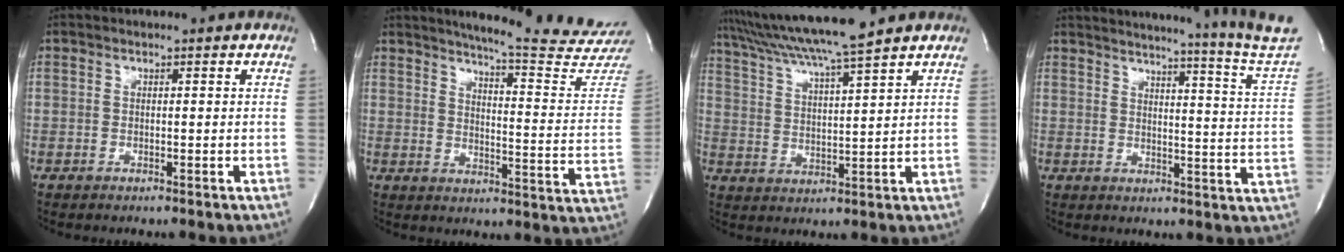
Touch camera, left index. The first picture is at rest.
{"total": 21.4, "force": [20.1, -1.2, 7.1], "torque": [-0.103, -0.131, 0.234]}
{"total": 11.1, "force": [9.7, -2.0, 5.1], "torque": [-0.097, 0.007, 0.167]}
{"total": 22.1, "force": [20.2, -2.8, 8.5], "torque": [-0.135, -0.102, 0.239]}